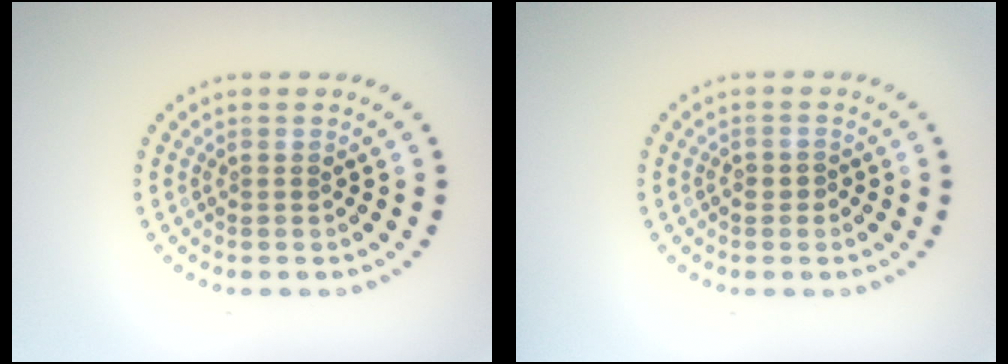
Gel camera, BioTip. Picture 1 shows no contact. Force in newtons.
{"total": 0.6, "press": 0.6, "slide": 0.3}